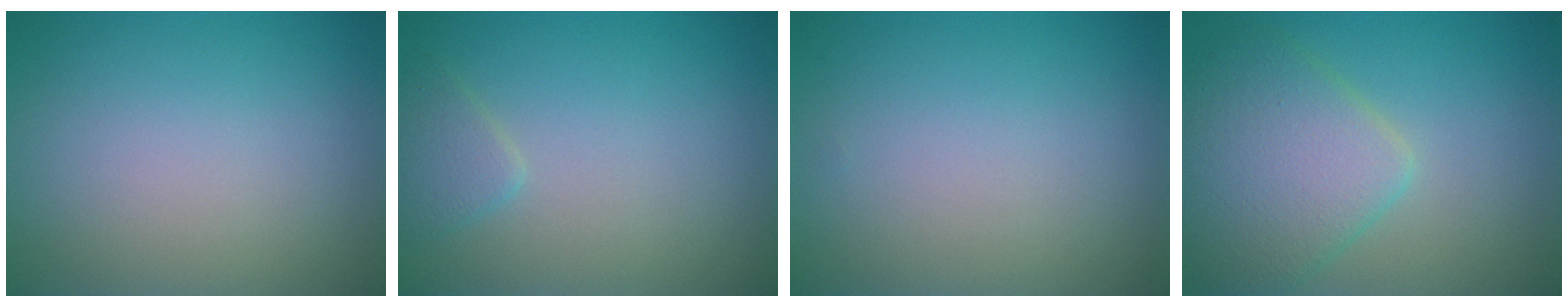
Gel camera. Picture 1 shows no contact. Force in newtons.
{"total": 1.5, "press": 1.5, "slide": 0.1}
{"total": 0.0}
{"total": 6.0, "press": 6.0, "slide": 0.1}